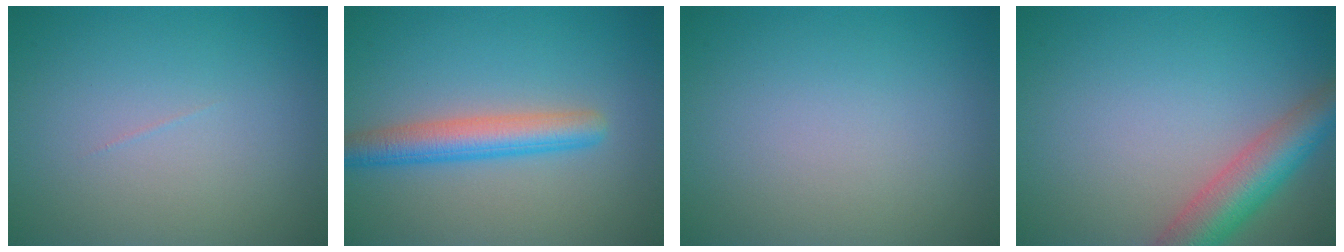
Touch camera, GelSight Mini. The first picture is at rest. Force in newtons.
{"total": 4.1, "press": 4.1, "slide": 0.1}
{"total": 0.0}
{"total": 5.5, "press": 5.5, "slide": 0.2}